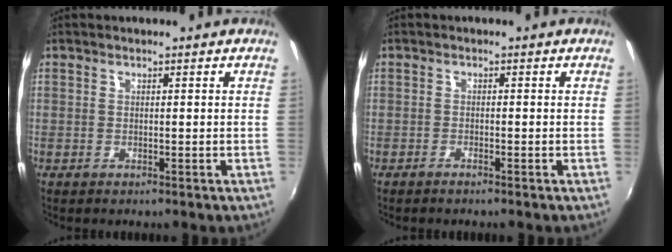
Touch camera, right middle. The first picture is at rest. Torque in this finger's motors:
{"motor_torque": [-0.35, 0.11, -0.02, 0.00]}